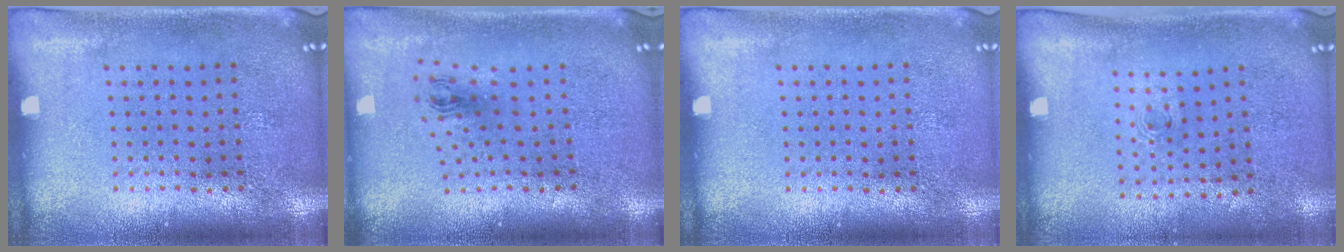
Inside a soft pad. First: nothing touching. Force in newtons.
{"total": 1.0, "press": 0.5, "slide": 0.9}
{"total": 0.0}
{"total": 0.6, "press": 0.3, "slide": 0.5}